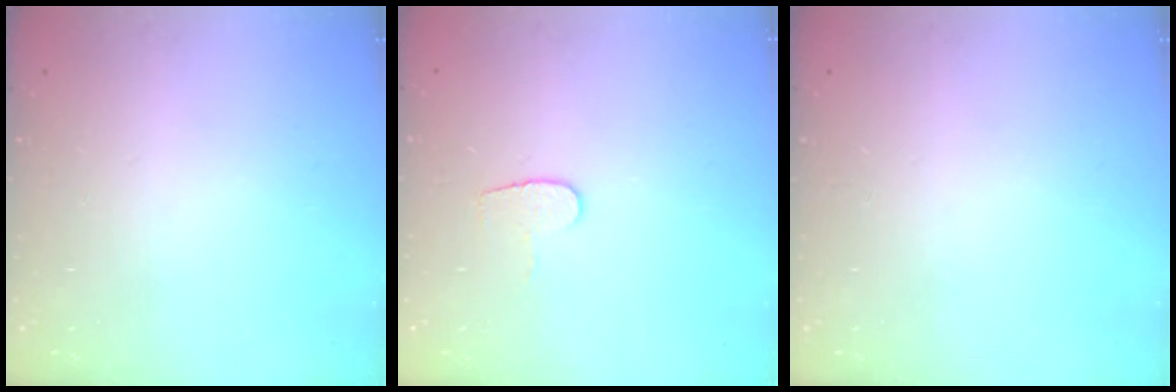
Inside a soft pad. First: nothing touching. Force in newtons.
{"total": 5.0, "press": 5.0, "slide": 0.5}
{"total": 0.0}